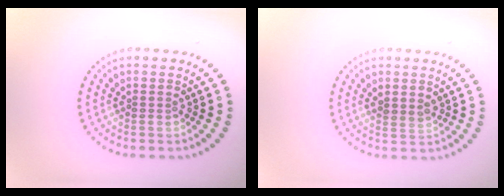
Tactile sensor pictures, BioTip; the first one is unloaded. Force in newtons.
{"total": 1.5, "press": 1.3, "slide": 0.8}